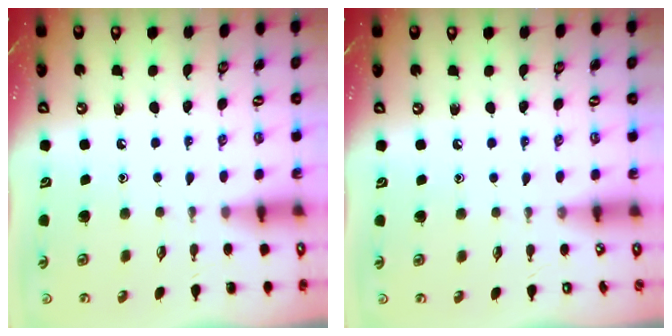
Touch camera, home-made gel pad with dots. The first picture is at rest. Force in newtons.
{"total": 3.3, "press": 3.3, "slide": 0.4}